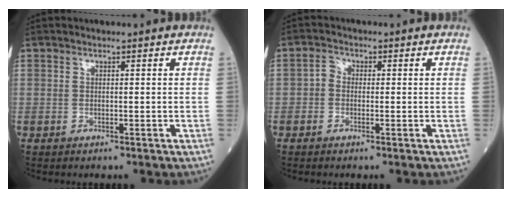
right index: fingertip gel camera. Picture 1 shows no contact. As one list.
[{"total": 1.7, "force": [-0.3, 1.4, 0.9], "torque": [-0.013, 0.004, -0.011]}]